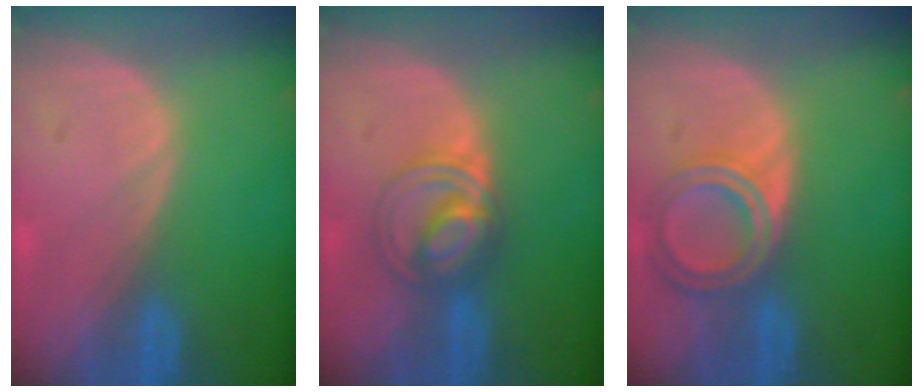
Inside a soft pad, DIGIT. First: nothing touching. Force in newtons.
{"total": 5.8, "press": 5.7, "slide": 0.7}
{"total": 6.4, "press": 5.7, "slide": 2.8}